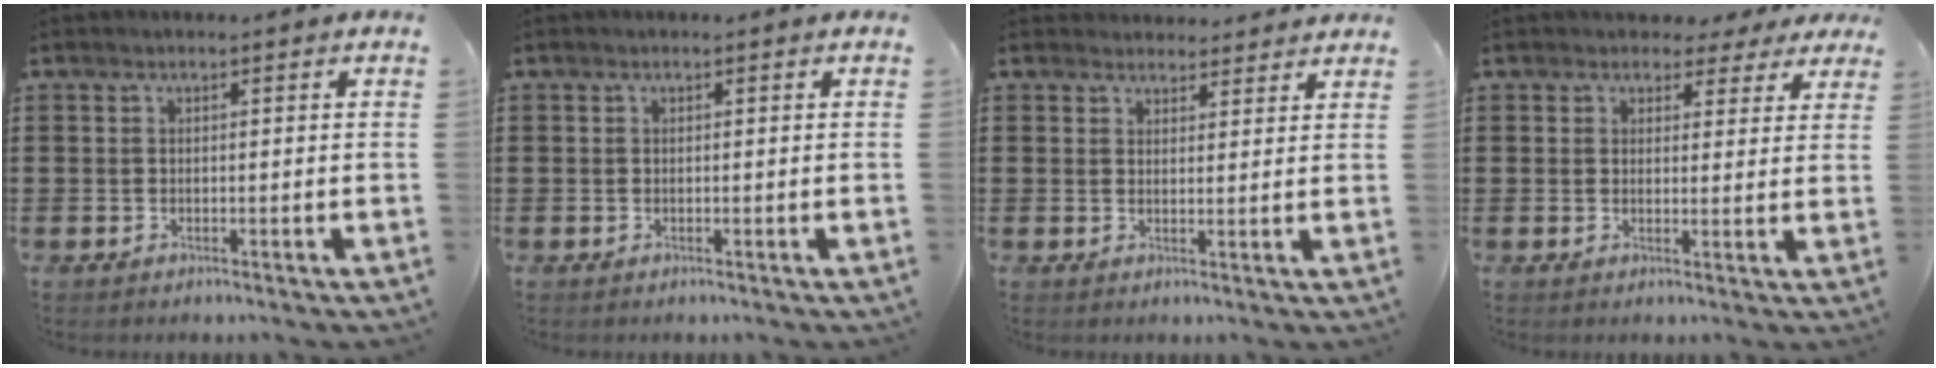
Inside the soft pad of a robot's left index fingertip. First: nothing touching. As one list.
[{"total": 0.0}, {"total": 2.7, "force": [2.6, 0.8, -0.2], "torque": [-0.005, -0.003, 0.049]}, {"total": 3.2, "force": [2.6, 1.7, 0.5], "torque": [-0.015, 0.001, 0.047]}]